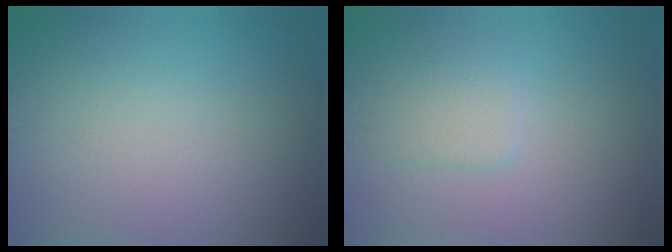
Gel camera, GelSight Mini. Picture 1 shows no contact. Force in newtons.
{"total": 2.0, "press": 2.0, "slide": 0.2}